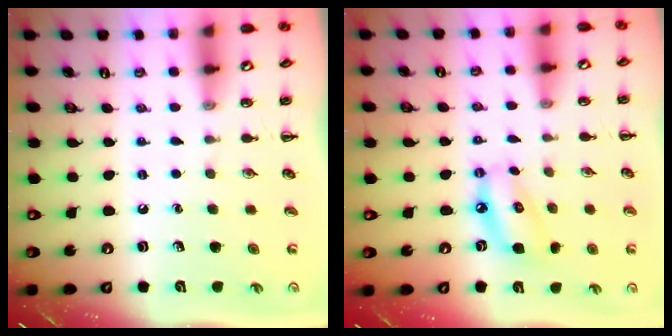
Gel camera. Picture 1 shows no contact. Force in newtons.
{"total": 9.8, "press": 9.4, "slide": 2.4}